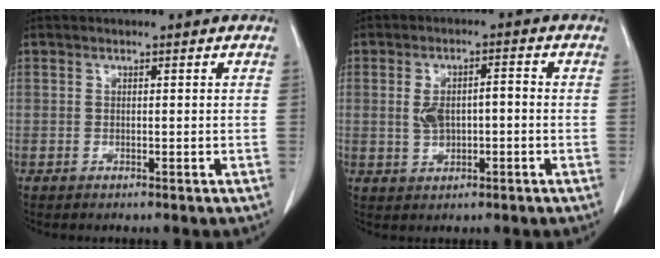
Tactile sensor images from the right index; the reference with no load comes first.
{"total": 4.9, "force": [-0.1, 2.4, 4.2], "torque": [-0.081, 0.017, 0.007]}